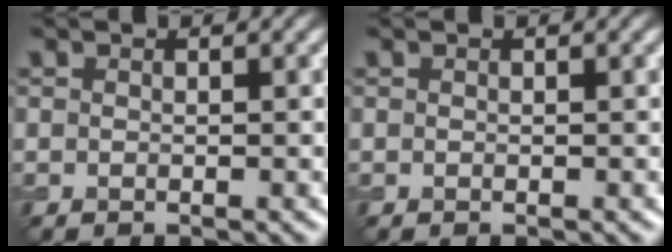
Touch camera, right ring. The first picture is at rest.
{"total": 0.0}